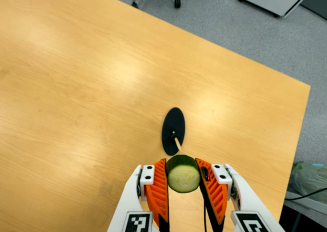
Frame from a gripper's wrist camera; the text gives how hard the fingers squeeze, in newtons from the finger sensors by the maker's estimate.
{"total": 13.2, "left": 14.1, "right": 12.3}